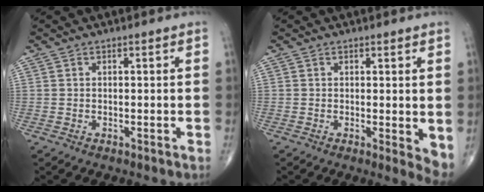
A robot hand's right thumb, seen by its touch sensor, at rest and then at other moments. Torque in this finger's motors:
{"motor_torque": [-0.17, 0.37, 0.03, -0.14, 0.01]}